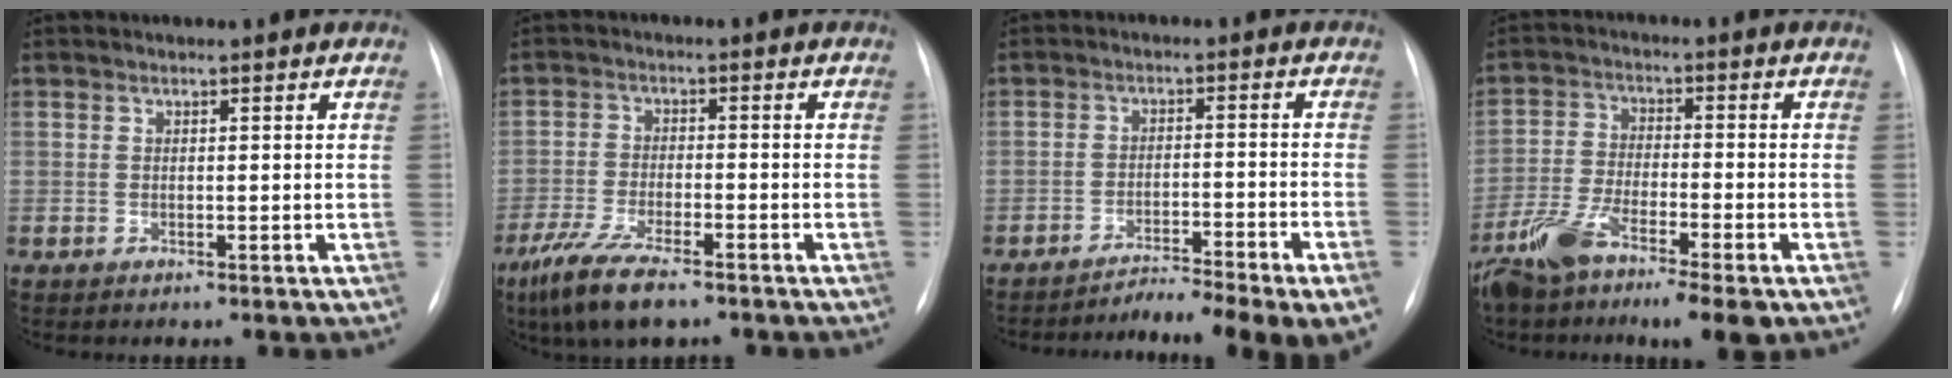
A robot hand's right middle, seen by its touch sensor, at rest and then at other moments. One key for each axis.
{"total": 9.0, "fx": -6.4, "fy": 1.9, "fz": 6.1, "tx": -0.120, "ty": -0.020, "tz": -0.108}
{"total": 11.7, "fx": -9.6, "fy": -0.7, "fz": 6.7, "tx": -0.085, "ty": -0.004, "tz": -0.141}
{"total": 10.6, "fx": -7.0, "fy": 2.1, "fz": 7.7, "tx": -0.147, "ty": -0.016, "tz": -0.125}